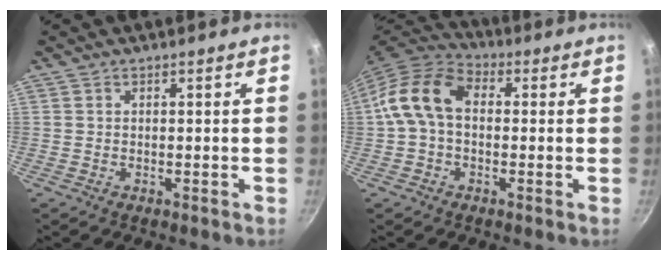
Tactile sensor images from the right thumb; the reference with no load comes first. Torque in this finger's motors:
{"motor_torque": [1.04, 1.44, 0.87, -0.81, 0.13]}